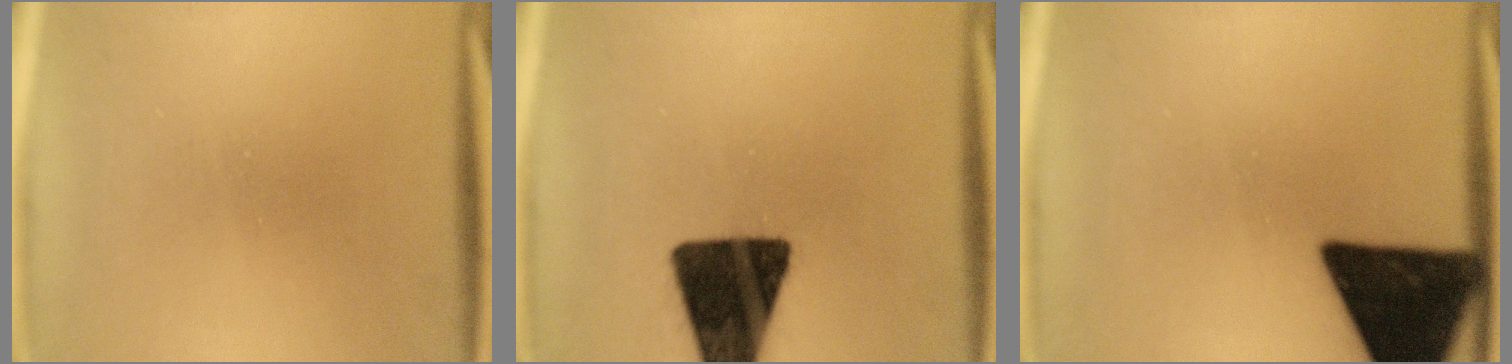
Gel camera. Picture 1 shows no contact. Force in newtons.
{"total": 17.9}
{"total": 19.5}